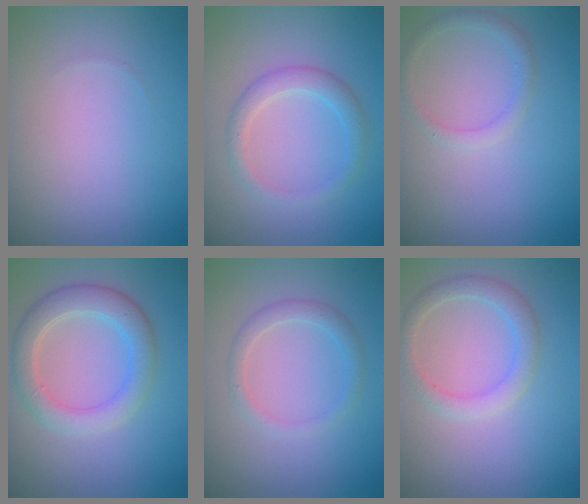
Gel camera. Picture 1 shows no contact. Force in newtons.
{"total": 2.3, "press": 2.3, "slide": 0.1}
{"total": 1.4, "press": 1.4, "slide": 0.1}
{"total": 3.8, "press": 3.8, "slide": 0.2}
{"total": 1.6, "press": 1.6, "slide": 0.1}
{"total": 2.2, "press": 2.2, "slide": 0.1}